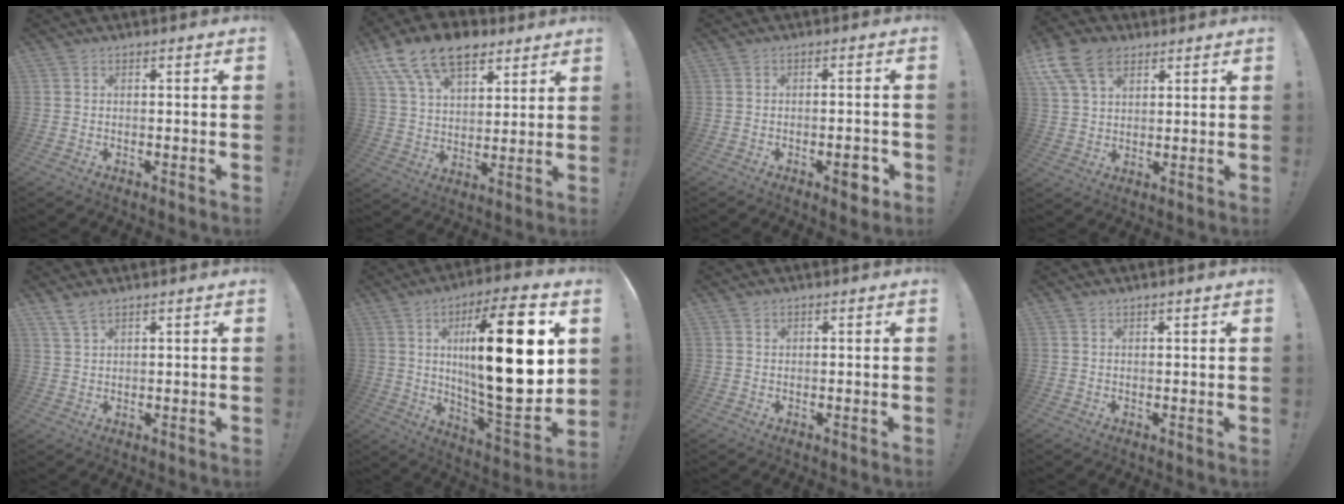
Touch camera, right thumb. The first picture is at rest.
{"total": 16.6, "force": [10.0, 9.7, 9.0], "torque": [-0.151, -0.055, 0.186]}
{"total": 4.4, "force": [-2.0, 1.2, 3.7], "torque": [-0.038, 0.001, -0.033]}
{"total": 12.8, "force": [6.6, 8.2, 7.2], "torque": [-0.131, -0.023, 0.130]}
{"total": 3.7, "force": [3.0, 0.9, 2.0], "torque": [-0.035, -0.014, 0.056]}
{"total": 26.7, "force": [5.3, 6.7, 25.3], "torque": [-0.413, -0.030, 0.073]}
{"total": 0.7, "force": [0.5, 0.5, 0.2], "torque": [0.002, -0.001, 0.007]}
{"total": 1.0, "force": [0.8, 0.0, 0.6], "torque": [-0.005, -0.002, 0.012]}